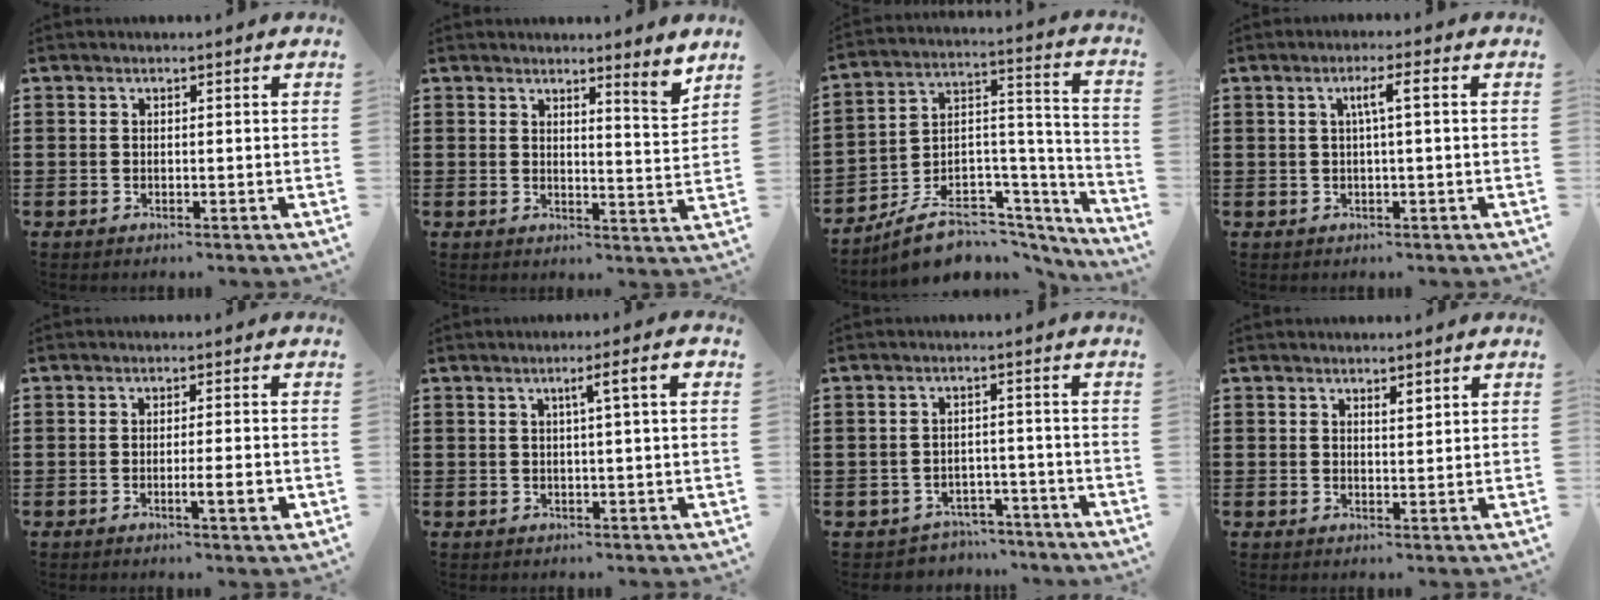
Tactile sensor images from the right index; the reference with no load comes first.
{"total": 3.9, "force": [3.5, -0.8, 1.5], "torque": [-0.034, -0.019, 0.059]}
{"total": 9.1, "force": [-6.6, 5.4, 3.2], "torque": [-0.057, 0.023, -0.115]}
{"total": 3.1, "force": [0.3, -0.1, 3.0], "torque": [-0.055, 0.000, 0.001]}
{"total": 4.0, "force": [-1.3, 0.2, 3.8], "torque": [-0.061, -0.008, -0.021]}
{"total": 3.9, "force": [0.8, -0.2, 3.8], "torque": [-0.071, -0.001, 0.009]}
{"total": 3.0, "force": [-2.8, 0.9, 0.0], "torque": [-0.009, 0.003, -0.060]}
{"total": 1.6, "force": [1.4, 0.4, 0.7], "torque": [-0.007, -0.001, 0.023]}